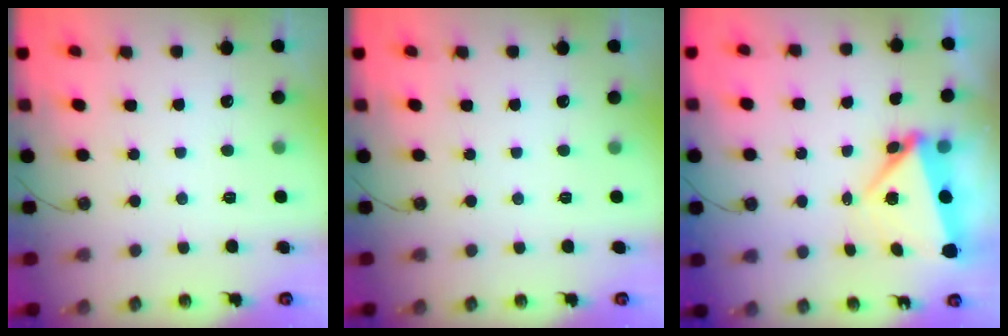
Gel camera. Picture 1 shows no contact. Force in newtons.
{"total": 0.0}
{"total": 5.5, "press": 5.4, "slide": 1.0}